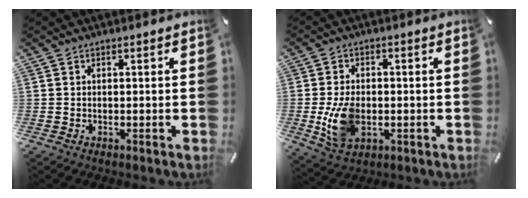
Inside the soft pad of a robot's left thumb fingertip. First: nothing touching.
{"total": 9.8, "force": [-1.6, 6.4, 7.3], "torque": [-0.155, -0.003, -0.028]}